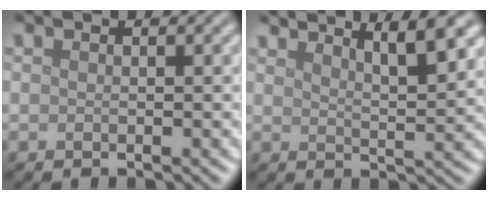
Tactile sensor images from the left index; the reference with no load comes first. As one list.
[{"total": 5.1, "force": [3.9, 1.1, 3.1], "torque": [-0.033, 0.012, 0.048]}]